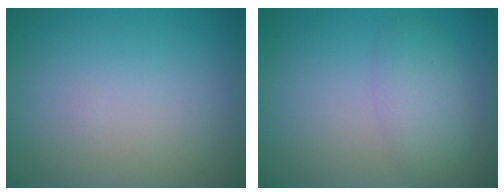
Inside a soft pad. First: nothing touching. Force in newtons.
{"total": 2.8, "press": 2.8, "slide": 0.1}